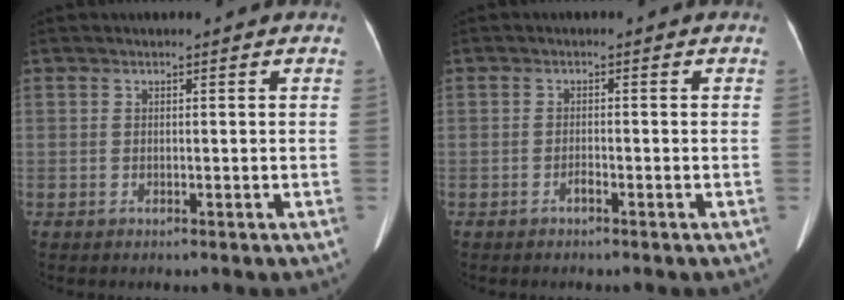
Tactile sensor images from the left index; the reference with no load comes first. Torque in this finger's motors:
{"motor_torque": [-0.07, 0.01, -0.01, 0.00]}